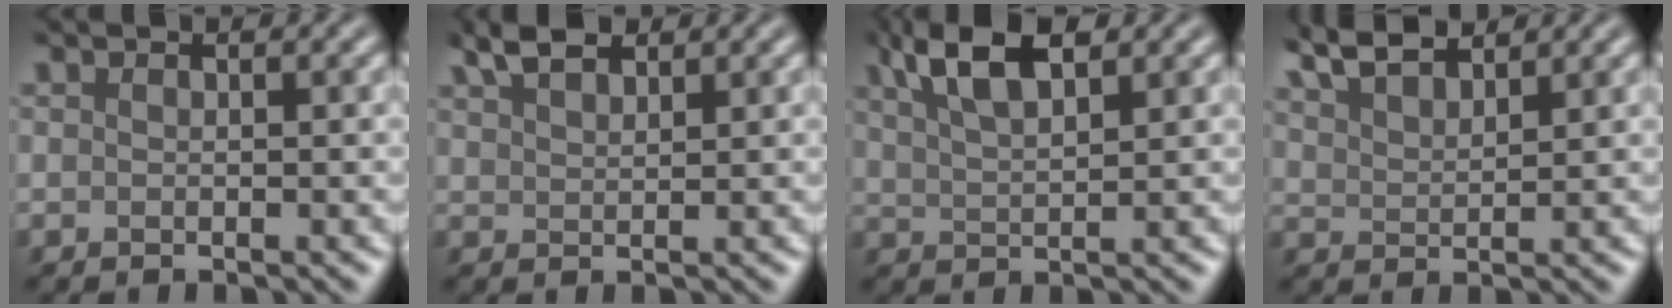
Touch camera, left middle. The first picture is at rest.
{"total": 2.9, "force": [2.3, 1.0, 1.5], "torque": [-0.031, 0.009, 0.049]}
{"total": 5.5, "force": [3.4, 2.0, 3.8], "torque": [-0.075, 0.010, 0.064]}
{"total": 4.1, "force": [3.7, 0.9, 1.7], "torque": [-0.037, 0.009, 0.071]}